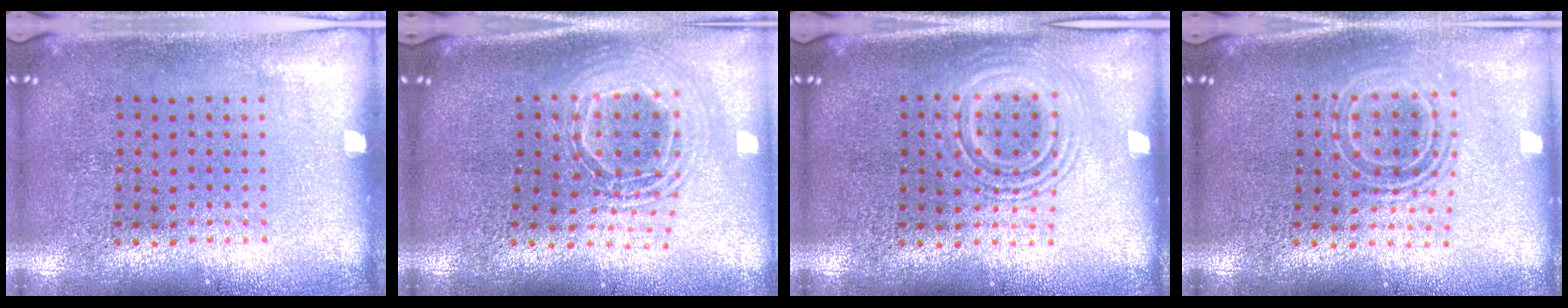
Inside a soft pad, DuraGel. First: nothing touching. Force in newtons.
{"total": 2.1, "press": 1.7, "slide": 1.3}
{"total": 2.5, "press": 2.5, "slide": 0.4}
{"total": 1.7, "press": 1.3, "slide": 1.1}